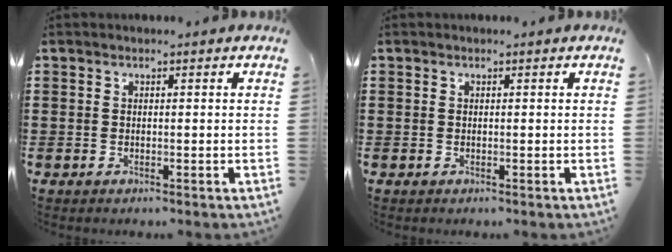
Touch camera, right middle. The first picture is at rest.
{"total": 0.0}